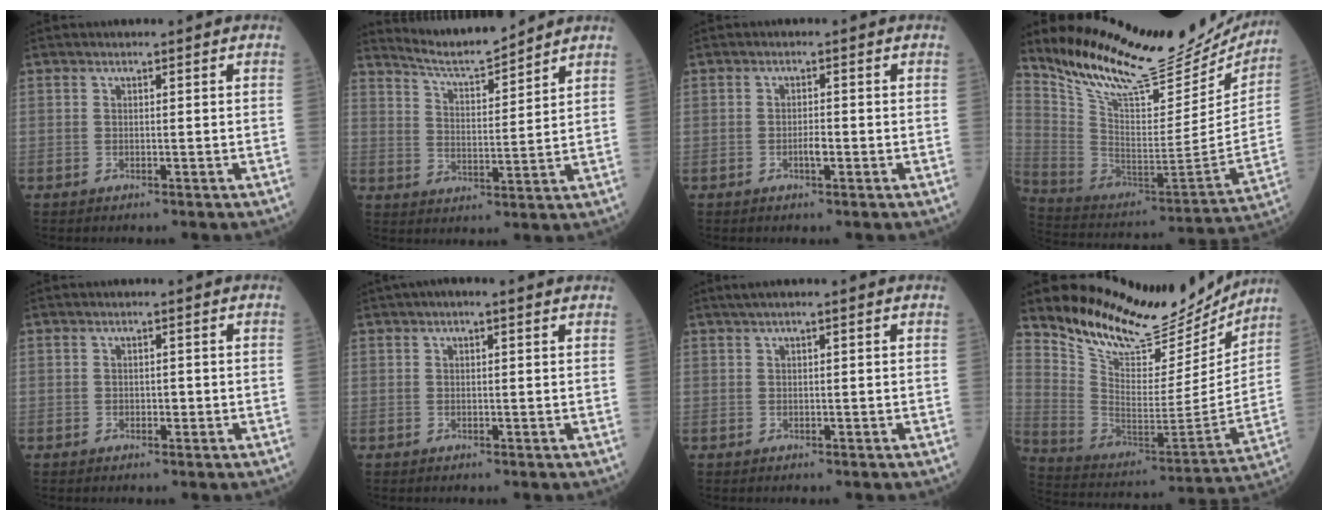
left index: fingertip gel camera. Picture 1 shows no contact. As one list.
[{"total": 8.6, "force": [8.3, -0.1, 2.2], "torque": [-0.050, 0.002, 0.149]}, {"total": 1.4, "force": [-0.6, 0.3, 1.3], "torque": [-0.021, 0.000, -0.011]}, {"total": 27.3, "force": [24.3, 7.1, 10.3], "torque": [-0.179, -0.059, 0.355]}, {"total": 0.7, "force": [-0.2, 0.5, 0.4], "torque": [-0.002, 0.001, -0.006]}, {"total": 3.9, "force": [2.9, 0.7, 2.5], "torque": [-0.038, 0.033, 0.038]}, {"total": 2.6, "force": [2.0, -0.4, 1.7], "torque": [-0.023, 0.024, 0.035]}, {"total": 17.8, "force": [17.0, 4.5, 3.2], "torque": [-0.072, -0.054, 0.262]}]